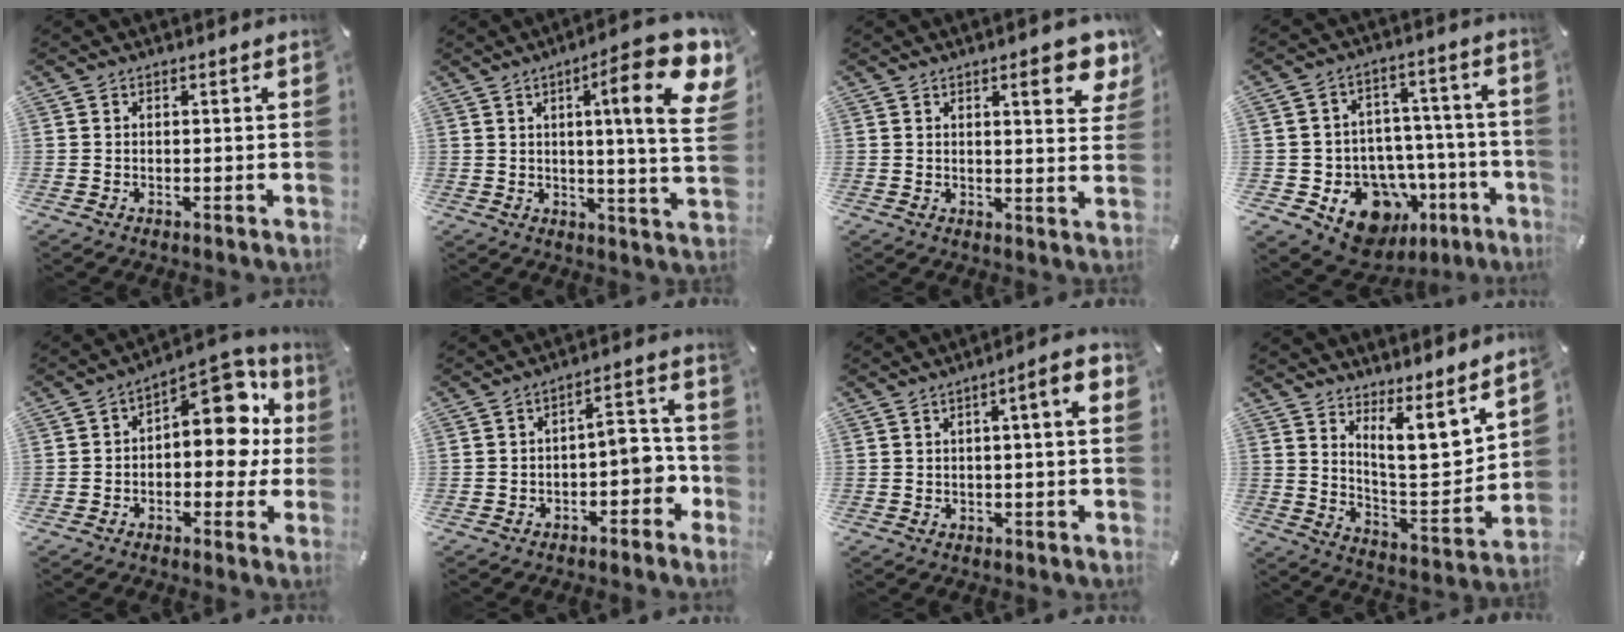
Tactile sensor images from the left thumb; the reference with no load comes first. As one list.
[{"total": 20.5, "force": [7.2, 3.6, 18.9], "torque": [-0.275, -0.039, 0.091]}, {"total": 9.0, "force": [4.7, 2.3, 7.3], "torque": [-0.099, -0.021, 0.072]}, {"total": 14.8, "force": [-7.5, 10.8, 6.9], "torque": [-0.079, 0.041, -0.114]}, {"total": 14.9, "force": [4.3, 8.7, 11.3], "torque": [-0.134, -0.041, 0.073]}, {"total": 7.5, "force": [-2.8, 4.6, 5.2], "torque": [-0.053, 0.005, -0.055]}, {"total": 5.9, "force": [0.6, 0.8, 5.8], "torque": [-0.088, -0.004, 0.006]}, {"total": 11.2, "force": [8.0, 3.2, 7.1], "torque": [-0.104, -0.067, 0.139]}]